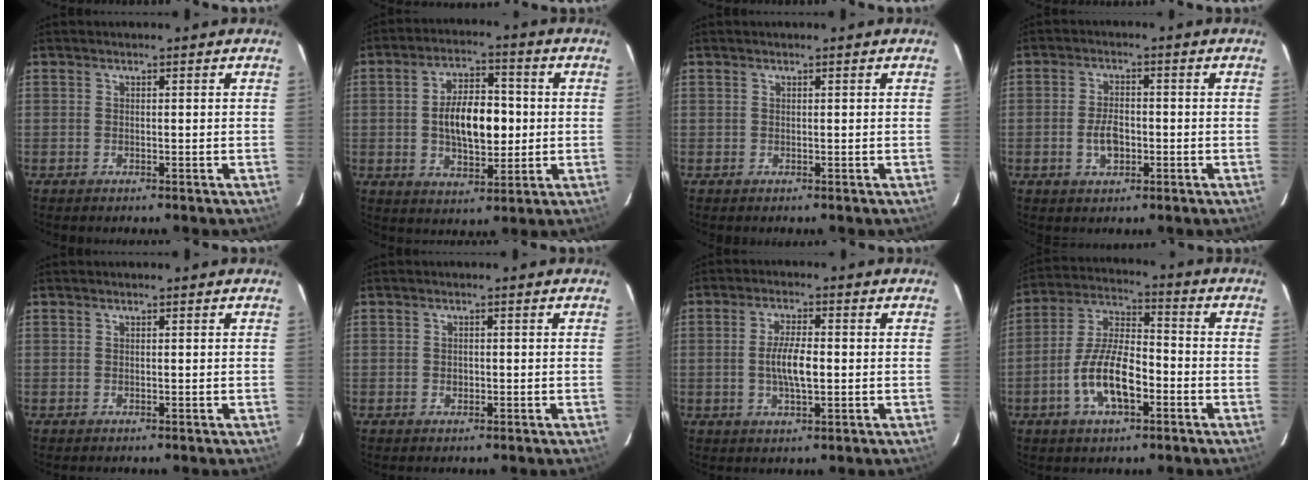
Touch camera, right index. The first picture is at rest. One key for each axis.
{"total": 11.7, "fx": -0.2, "fy": 6.0, "fz": 10.0, "tx": -0.177, "ty": 0.014, "tz": 0.005}
{"total": 0.0}
{"total": 5.0, "fx": -1.5, "fy": 3.1, "fz": 3.7, "tx": -0.076, "ty": 0.004, "tz": -0.022}
{"total": 0.0}
{"total": 1.4, "fx": -0.4, "fy": 1.2, "fz": 0.7, "tx": -0.011, "ty": 0.002, "tz": -0.006}
{"total": 6.1, "fx": -0.4, "fy": 1.8, "fz": 5.8, "tx": -0.110, "ty": 0.000, "tz": -0.006}
{"total": 12.5, "fx": -4.7, "fy": 5.2, "fz": 10.4, "tx": -0.212, "ty": 0.007, "tz": -0.083}